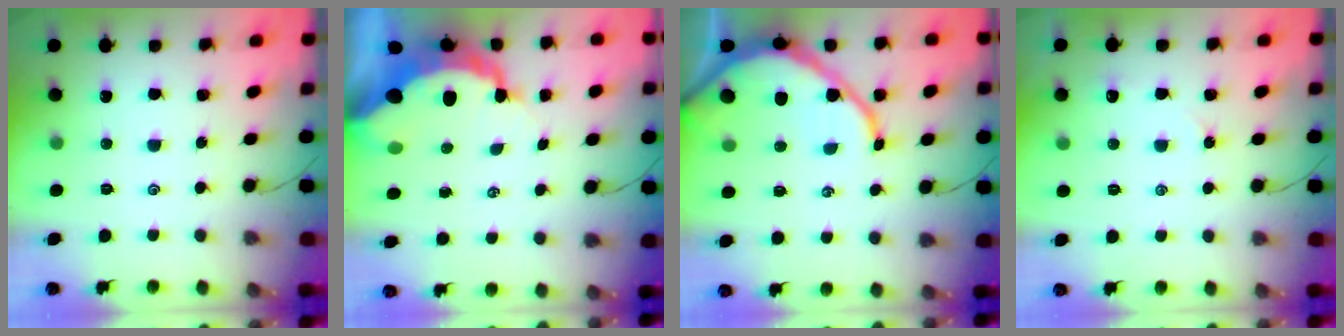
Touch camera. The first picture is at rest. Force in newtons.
{"total": 12.6, "press": 12.5, "slide": 1.4}
{"total": 12.4, "press": 12.4, "slide": 1.1}
{"total": 2.9, "press": 2.8, "slide": 0.6}